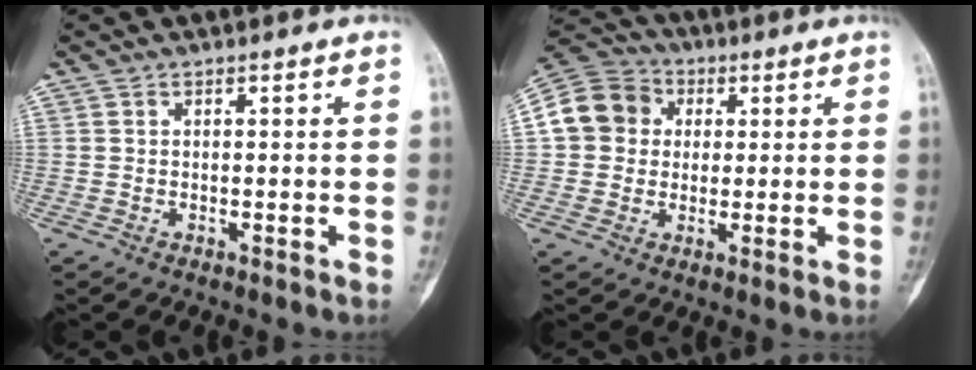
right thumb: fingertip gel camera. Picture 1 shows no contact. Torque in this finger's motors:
{"motor_torque": [0.83, 1.10, 0.23, -0.27, 0.05]}